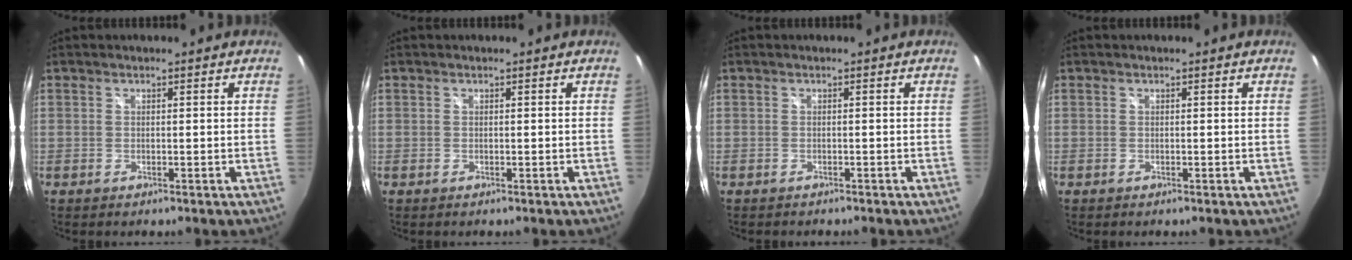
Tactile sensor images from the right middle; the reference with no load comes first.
{"total": 0.0}
{"total": 0.5, "force": [-0.5, -0.1, 0.3], "torque": [-0.005, -0.007, -0.006]}
{"total": 0.0}